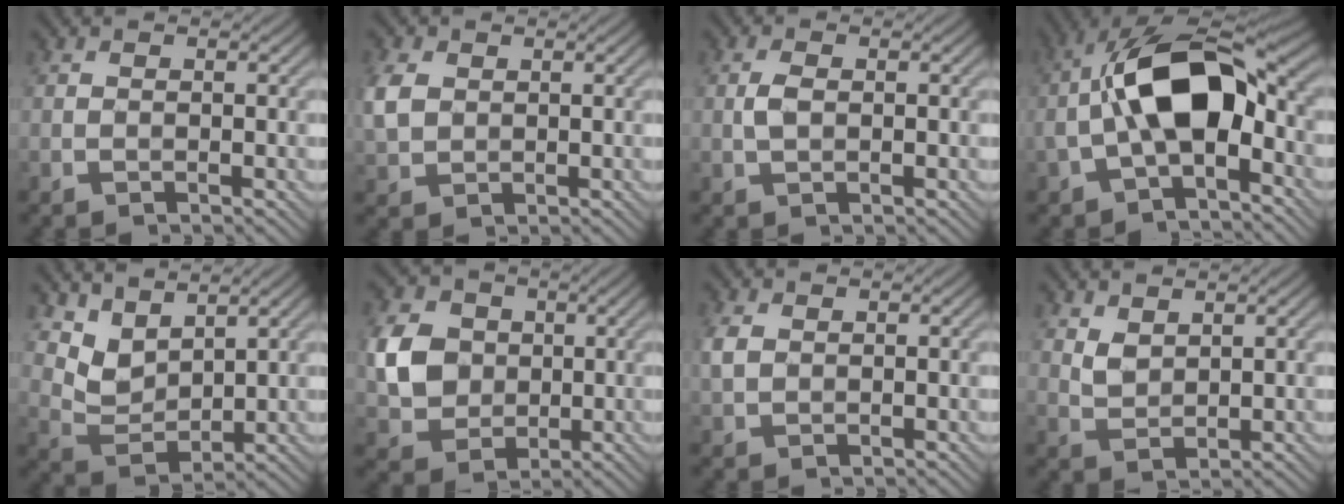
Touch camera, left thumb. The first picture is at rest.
{"total": 3.8, "force": [0.8, 3.1, 2.1], "torque": [-0.065, 0.005, 0.016]}
{"total": 1.6, "force": [0.0, 0.9, 1.3], "torque": [-0.032, 0.003, -0.002]}
{"total": 12.9, "force": [-1.3, 6.7, 10.9], "torque": [-0.198, 0.018, -0.031]}
{"total": 5.2, "force": [4.1, 2.4, 2.1], "torque": [-0.059, -0.011, 0.085]}
{"total": 7.0, "force": [0.6, 6.2, 3.1], "torque": [-0.082, 0.000, 0.008]}
{"total": 2.2, "force": [0.4, 1.7, 1.4], "torque": [-0.041, -0.001, 0.010]}
{"total": 2.1, "force": [1.6, 1.1, 0.8], "torque": [-0.025, -0.005, 0.039]}